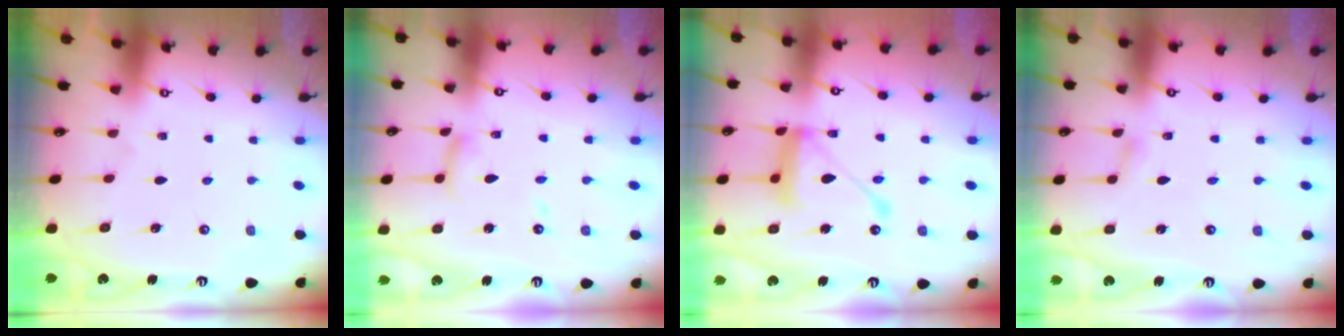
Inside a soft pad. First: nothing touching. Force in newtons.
{"total": 8.0, "press": 8.0, "slide": 0.7}
{"total": 15.1, "press": 15.1, "slide": 1.1}
{"total": 2.8, "press": 2.8, "slide": 0.3}